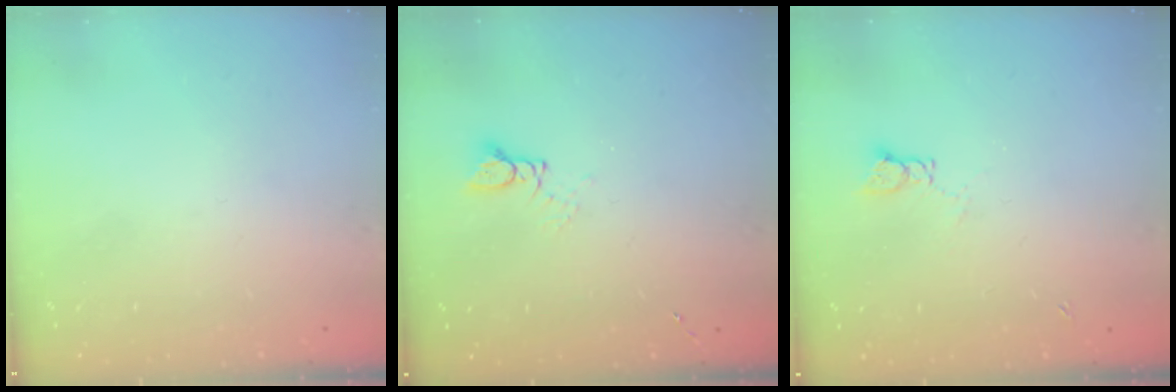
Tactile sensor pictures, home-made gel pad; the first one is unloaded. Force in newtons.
{"total": 2.4, "press": 2.4, "slide": 0.3}
{"total": 3.7, "press": 3.7, "slide": 0.4}